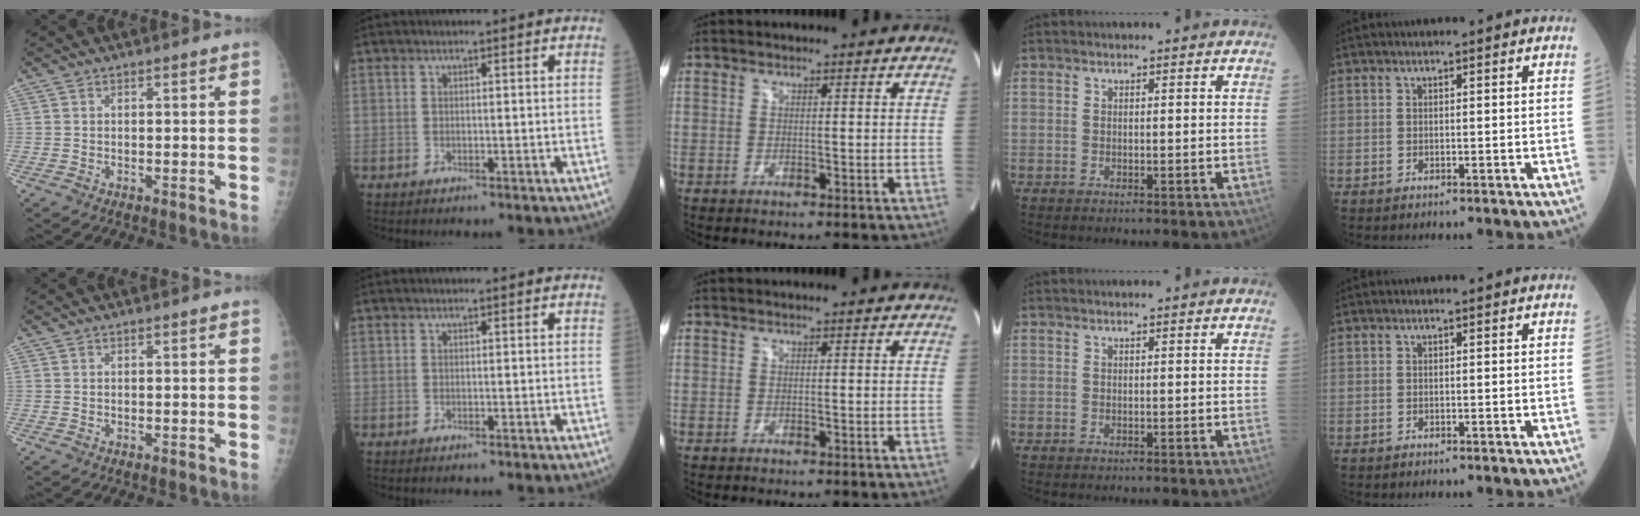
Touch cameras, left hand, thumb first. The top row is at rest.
{}